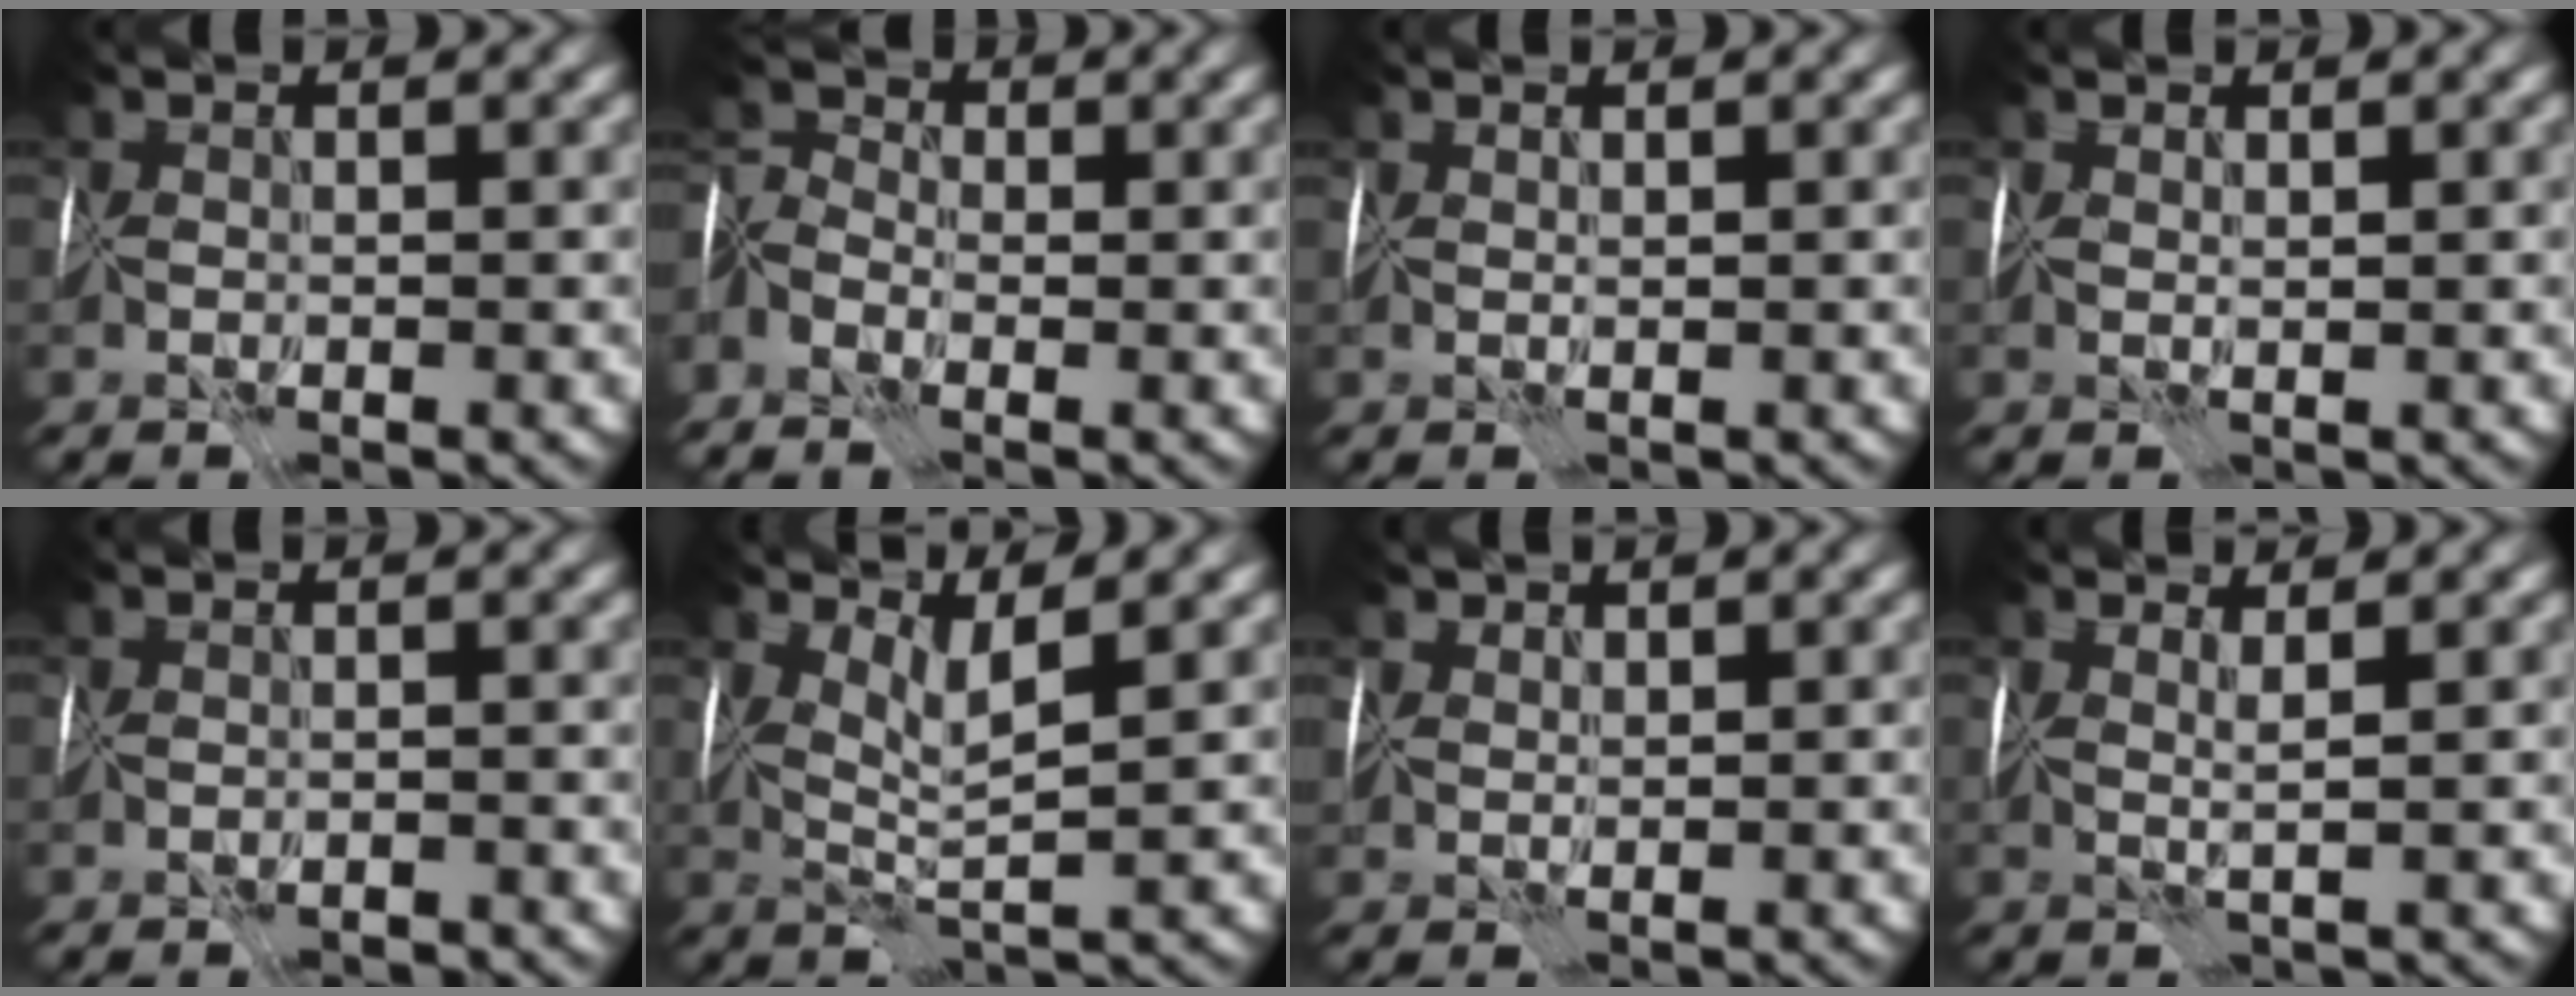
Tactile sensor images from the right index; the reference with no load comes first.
{"total": 4.2, "force": [-2.5, 2.4, 2.3], "torque": [-0.045, -0.006, -0.039]}
{"total": 1.5, "force": [1.2, -0.7, -0.5], "torque": [0.010, 0.011, 0.028]}
{"total": 1.4, "force": [1.2, -0.5, -0.3], "torque": [0.007, 0.008, 0.029]}
{"total": 1.4, "force": [-1.4, 0.1, 0.2], "torque": [0.005, -0.003, -0.024]}
{"total": 2.9, "force": [2.5, -0.8, 1.3], "torque": [-0.029, -0.002, 0.055]}
{"total": 2.2, "force": [2.2, 0.1, -0.6], "torque": [0.015, 0.009, 0.047]}
{"total": 2.1, "force": [1.7, -1.2, 0.2], "torque": [0.000, 0.005, 0.034]}